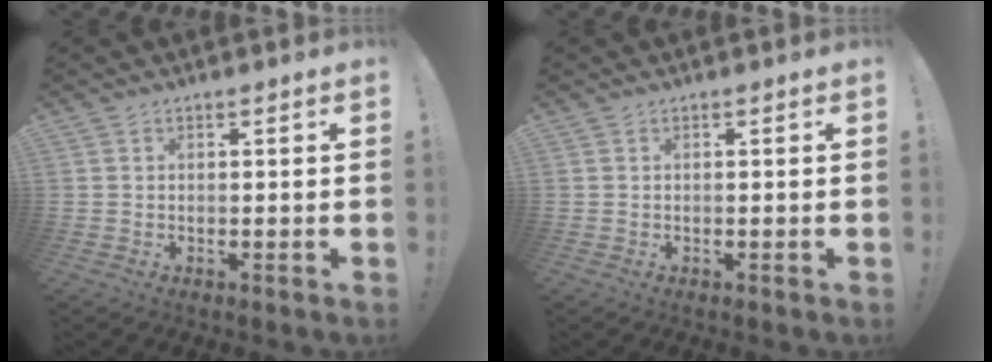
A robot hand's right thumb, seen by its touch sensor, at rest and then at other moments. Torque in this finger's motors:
{"motor_torque": [-0.01, -0.01, 0.03, 0.04, 0.02]}